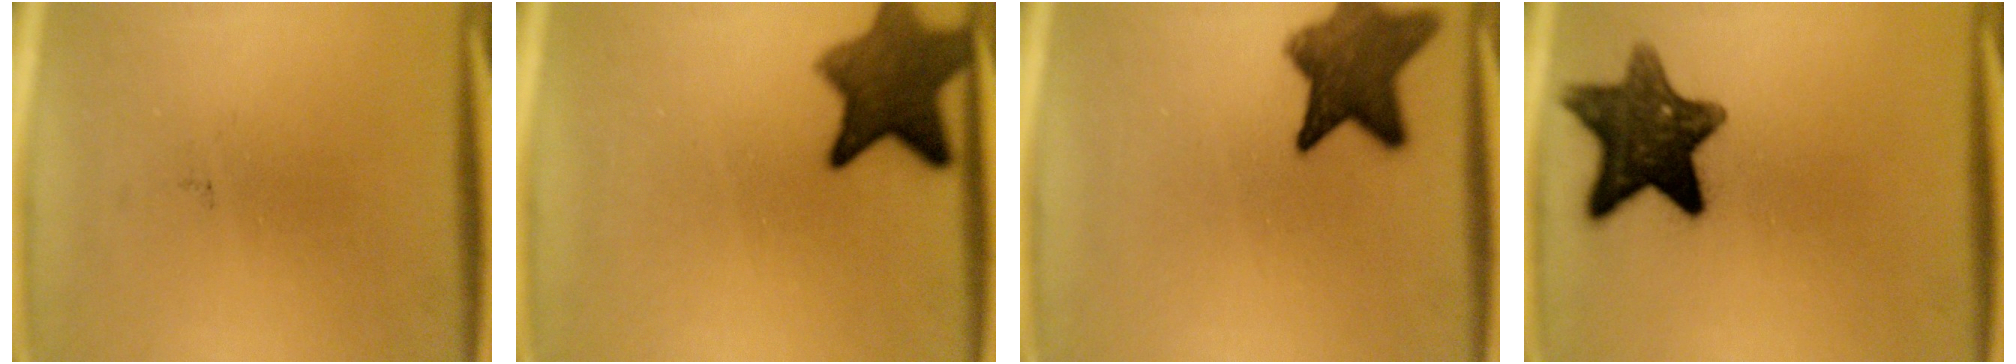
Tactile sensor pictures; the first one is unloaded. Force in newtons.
{"total": 9.3}
{"total": 9.7}
{"total": 12.2}